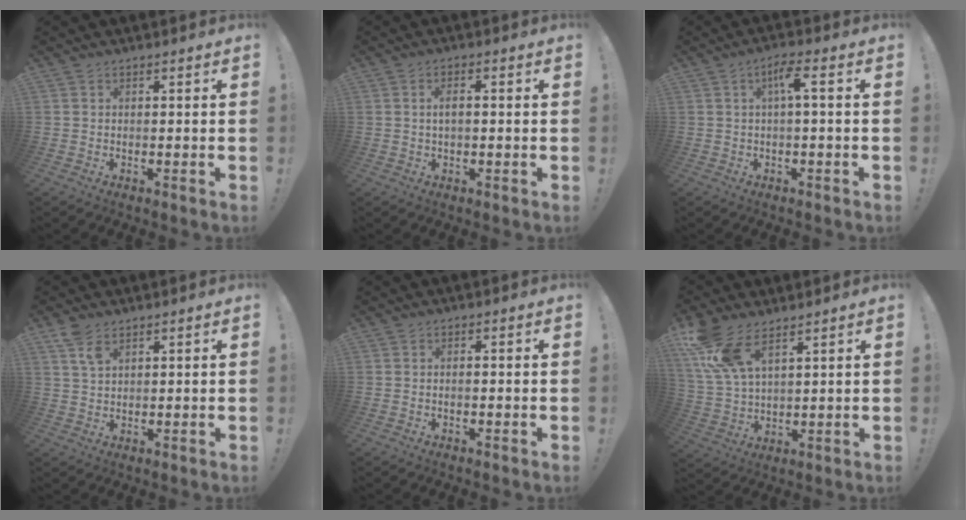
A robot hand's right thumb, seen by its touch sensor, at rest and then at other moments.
{"total": 2.9, "force": [0.0, 1.1, 2.7], "torque": [-0.048, 0.006, -0.003]}
{"total": 5.3, "force": [0.5, 0.7, 5.2], "torque": [-0.087, 0.002, 0.002]}
{"total": 5.3, "force": [3.3, 2.2, 3.5], "torque": [-0.066, -0.012, 0.062]}
{"total": 0.7, "force": [-0.5, 0.0, 0.5], "torque": [-0.015, 0.003, -0.007]}
{"total": 11.6, "force": [7.9, 4.6, 7.2], "torque": [-0.147, -0.030, 0.155]}